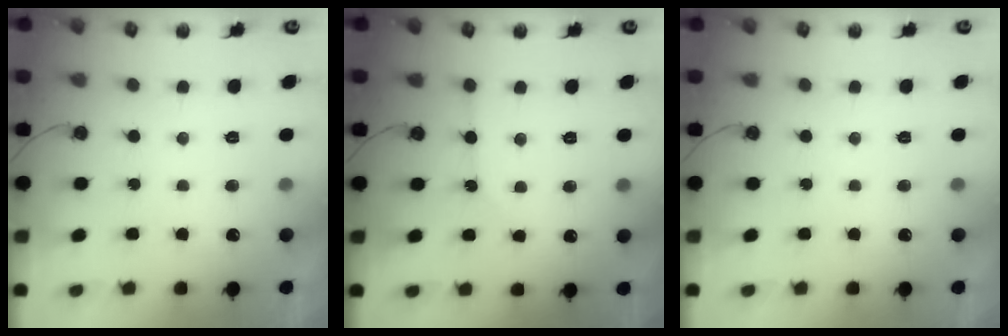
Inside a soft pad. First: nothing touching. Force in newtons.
{"total": 2.6, "press": 2.6, "slide": 0.5}
{"total": 0.0}